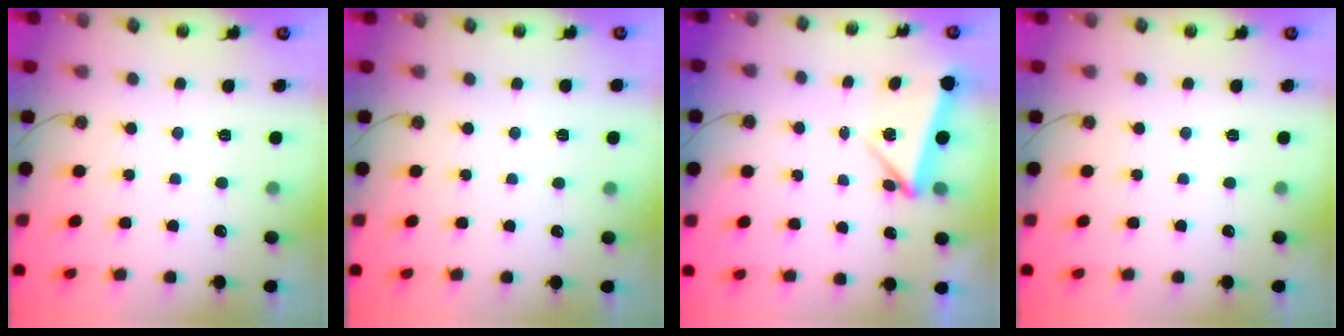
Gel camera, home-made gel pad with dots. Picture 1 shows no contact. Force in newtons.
{"total": 1.9, "press": 1.7, "slide": 1.0}
{"total": 6.2, "press": 6.2, "slide": 0.3}
{"total": 0.0}